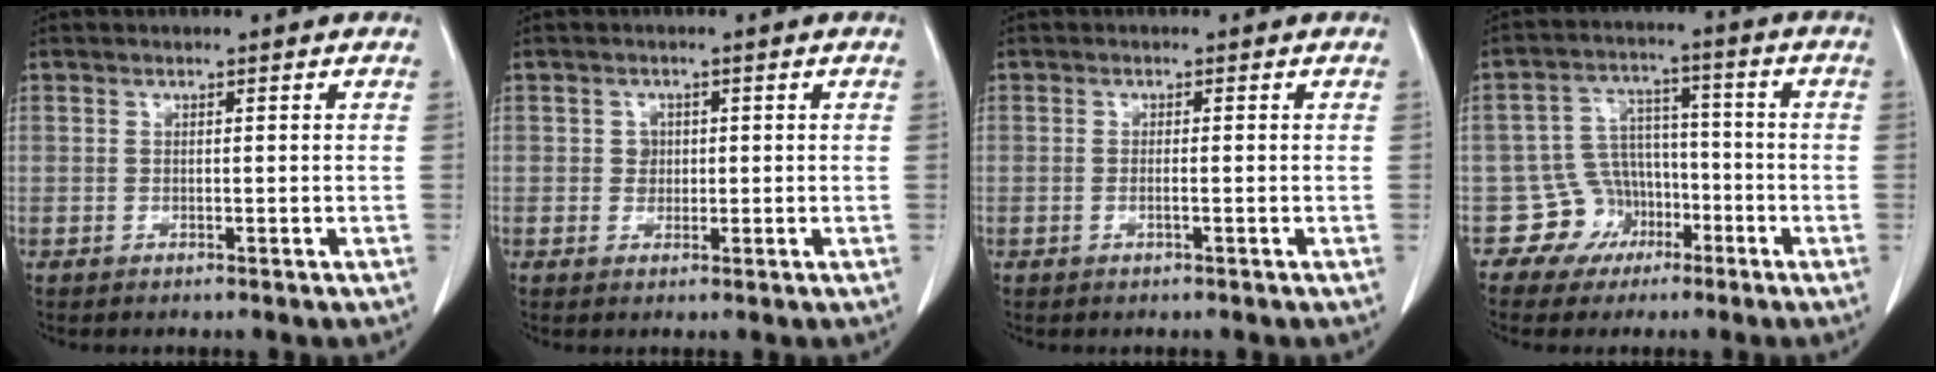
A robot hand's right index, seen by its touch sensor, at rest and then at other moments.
{"total": 1.7, "force": [0.1, 1.6, 0.5], "torque": [-0.005, 0.002, 0.002]}
{"total": 0.8, "force": [-0.3, 0.0, 0.7], "torque": [-0.016, 0.000, -0.006]}
{"total": 7.2, "force": [-3.5, 6.3, 0.2], "torque": [0.012, 0.023, -0.051]}